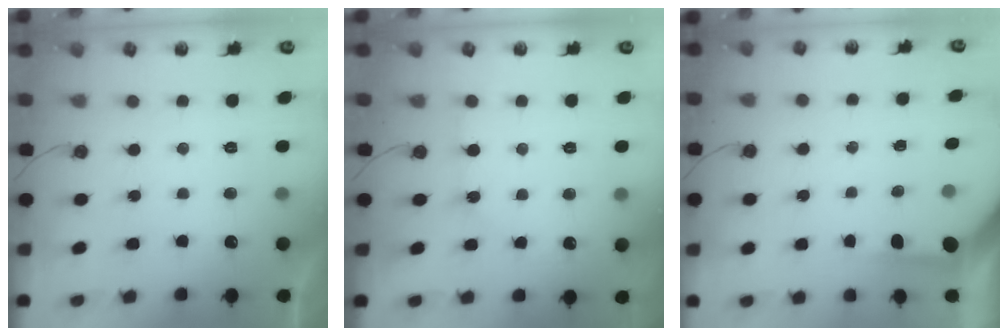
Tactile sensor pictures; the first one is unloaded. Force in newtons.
{"total": 2.4, "press": 2.4, "slide": 0.3}
{"total": 3.7, "press": 3.7, "slide": 0.4}